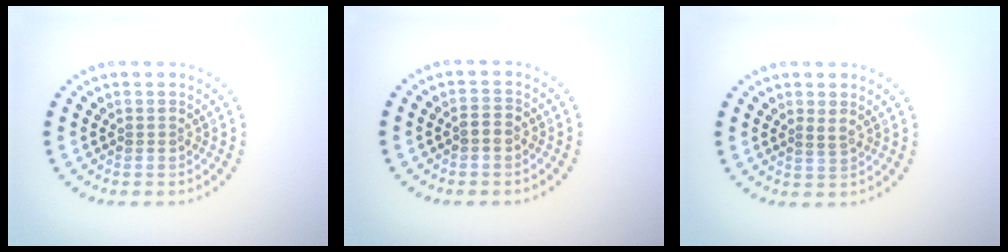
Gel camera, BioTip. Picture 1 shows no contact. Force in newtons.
{"total": 1.5, "press": 1.4, "slide": 0.5}
{"total": 0.9, "press": 0.8, "slide": 0.5}